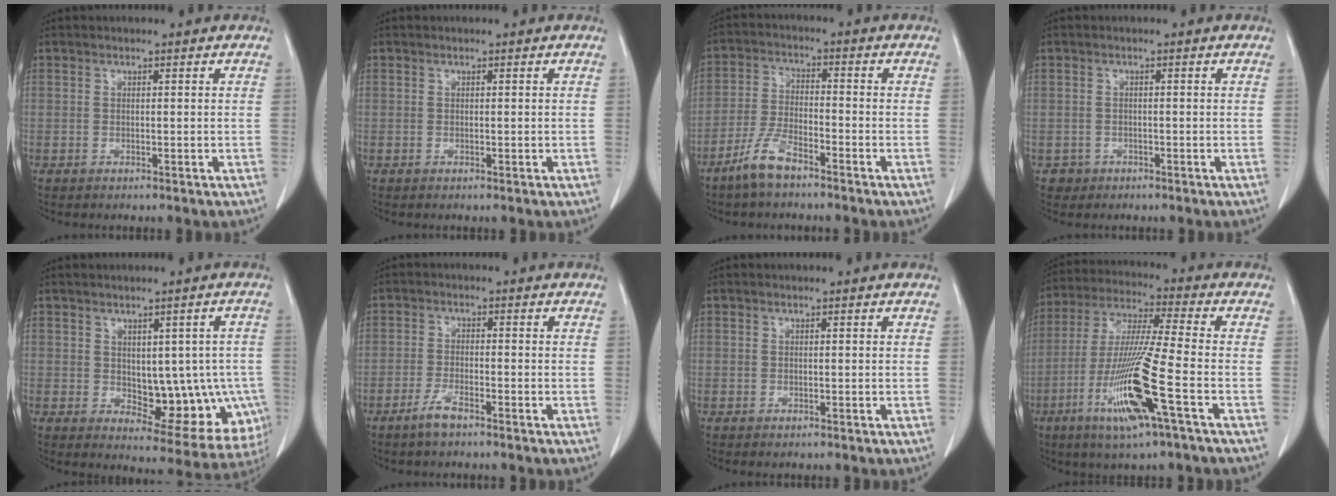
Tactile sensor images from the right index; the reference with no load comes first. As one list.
[{"total": 0.0}, {"total": 6.3, "force": [-4.7, 1.5, 3.9], "torque": [-0.091, -0.007, -0.095]}, {"total": 1.9, "force": [-0.9, 1.6, -0.2], "torque": [0.002, 0.008, -0.016]}, {"total": 12.2, "force": [-1.2, 6.5, 10.3], "torque": [-0.108, 0.010, 0.005]}, {"total": 3.3, "force": [-2.5, 0.5, 2.1], "torque": [-0.048, -0.002, -0.049]}, {"total": 0.0}, {"total": 15.2, "force": [-5.9, -0.4, 14.0], "torque": [-0.288, -0.023, -0.114]}]